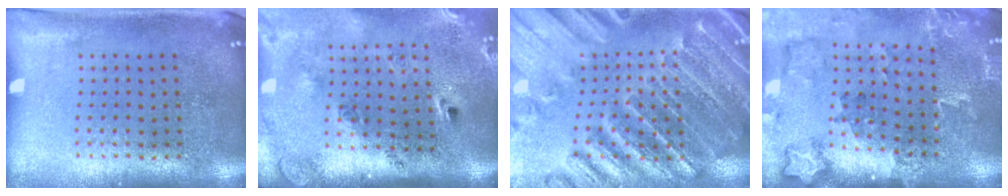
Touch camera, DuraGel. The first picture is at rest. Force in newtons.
{"total": 2.9, "press": 2.0, "slide": 2.1}
{"total": 2.8, "press": 2.8, "slide": 0.4}
{"total": 1.8, "press": 1.7, "slide": 0.4}